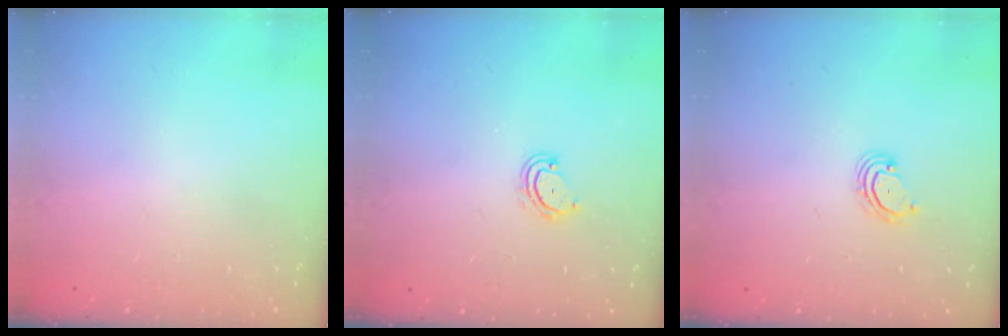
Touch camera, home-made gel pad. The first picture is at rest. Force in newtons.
{"total": 4.0, "press": 4.0, "slide": 0.3}
{"total": 3.1, "press": 3.1, "slide": 0.4}